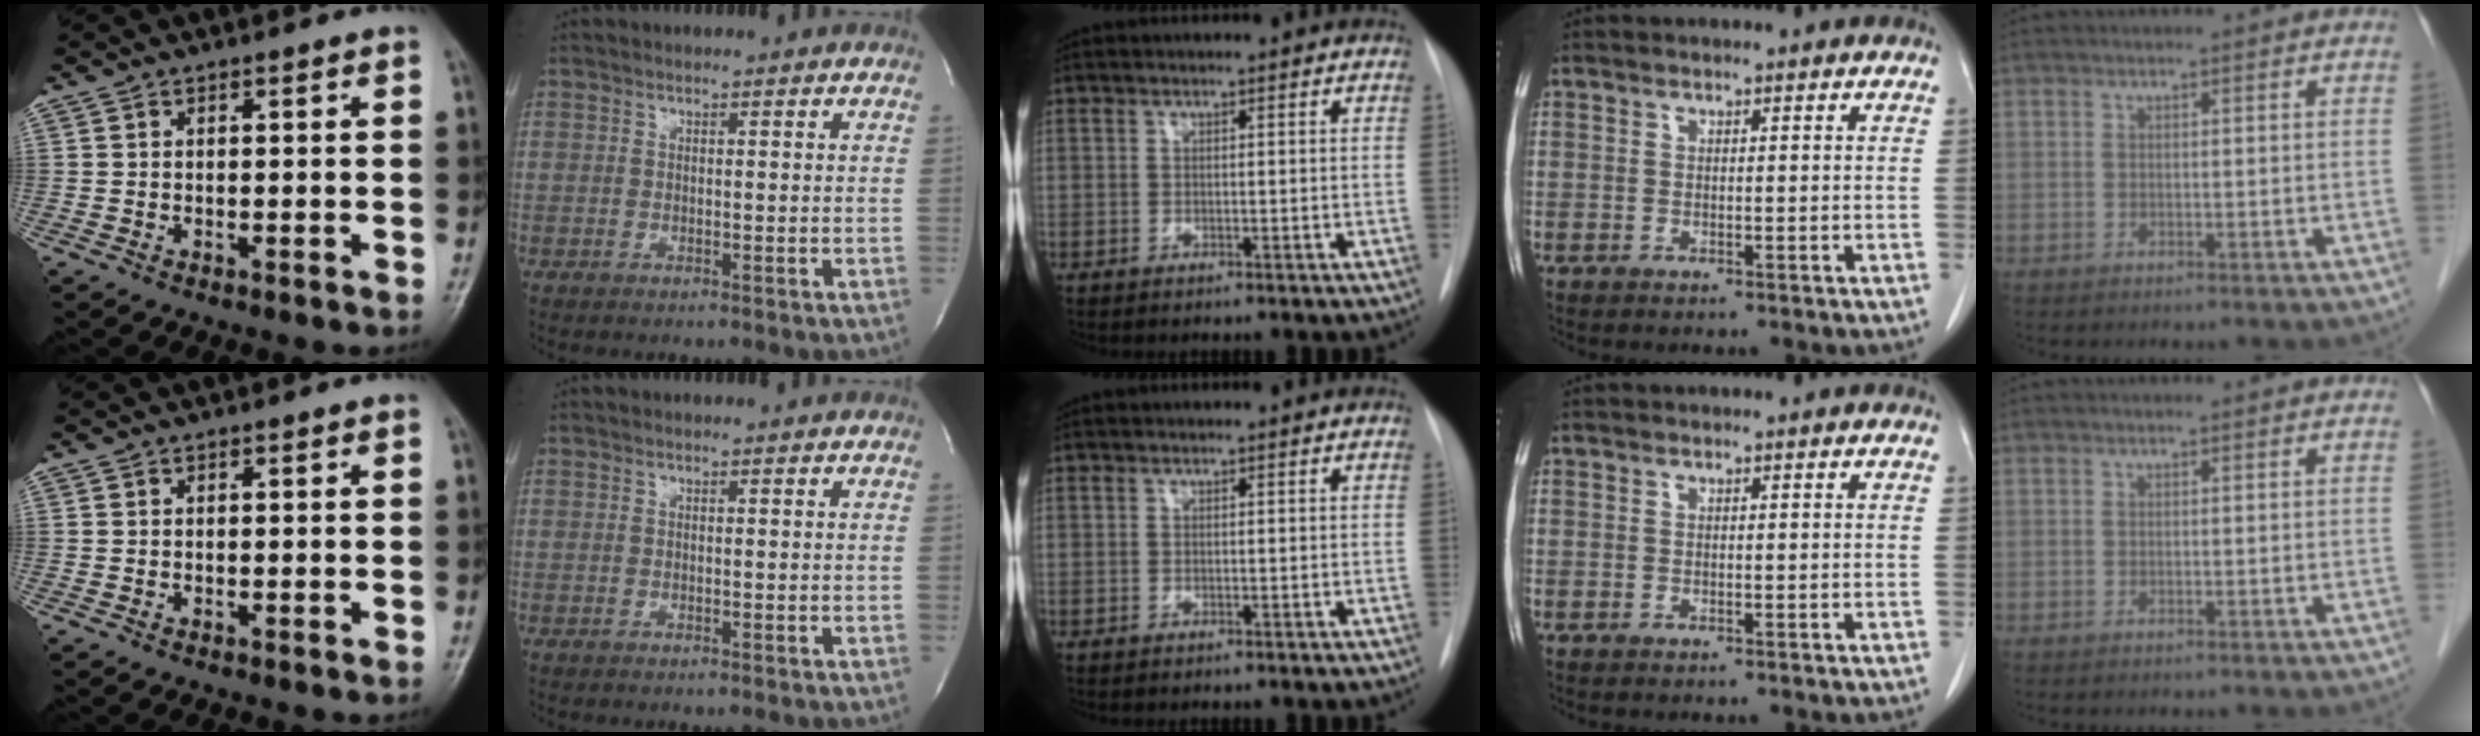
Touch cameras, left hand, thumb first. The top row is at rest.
{}